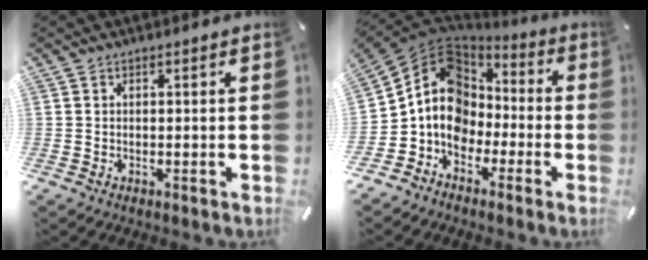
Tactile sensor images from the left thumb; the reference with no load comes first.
{"total": 12.7, "force": [-1.4, 11.3, 5.7], "torque": [-0.127, 0.008, -0.023]}